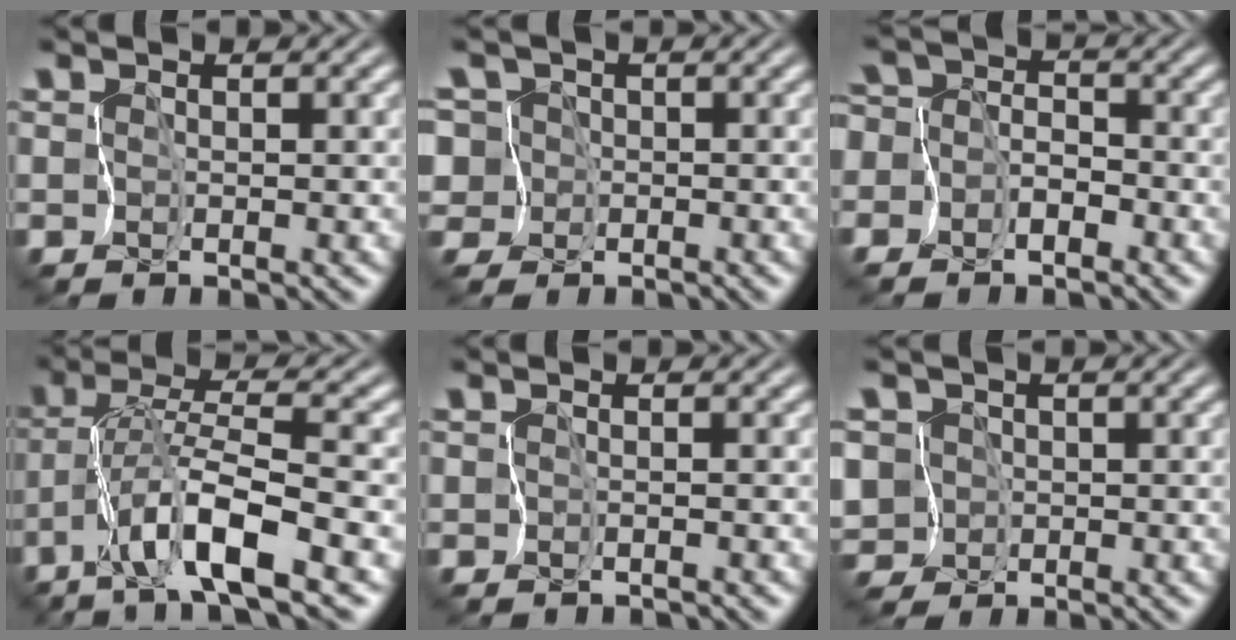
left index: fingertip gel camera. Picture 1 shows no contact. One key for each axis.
{"total": 6.5, "fx": -0.2, "fy": 6.0, "fz": 2.5, "tx": -0.081, "ty": 0.026, "tz": -0.056}
{"total": 6.0, "fx": -3.1, "fy": 4.8, "fz": 1.8, "tx": -0.041, "ty": 0.013, "tz": -0.075}
{"total": 6.8, "fx": -3.6, "fy": 0.0, "fz": 5.8, "tx": -0.110, "ty": 0.013, "tz": -0.072}
{"total": 0.6, "fx": -0.5, "fy": -0.4, "fz": -0.1, "tx": 0.002, "ty": -0.006, "tz": -0.014}
{"total": 6.3, "fx": -1.5, "fy": 5.6, "fz": 2.5, "tx": -0.072, "ty": 0.014, "tz": -0.064}